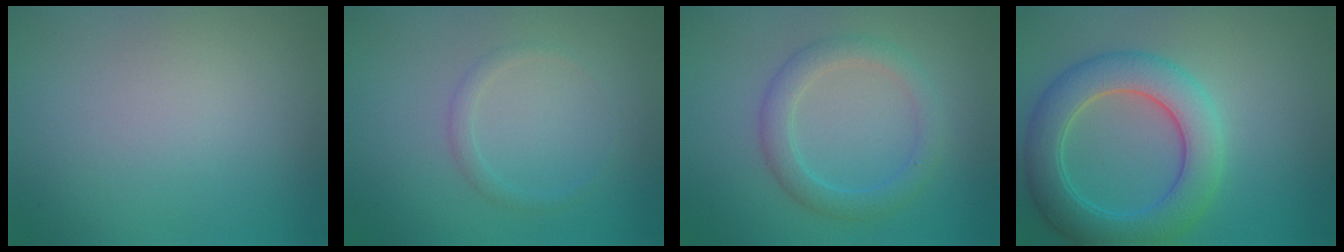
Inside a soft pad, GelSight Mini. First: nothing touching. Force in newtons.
{"total": 1.0, "press": 1.0, "slide": 0.1}
{"total": 3.0, "press": 3.0, "slide": 0.1}
{"total": 6.4, "press": 6.4, "slide": 0.2}